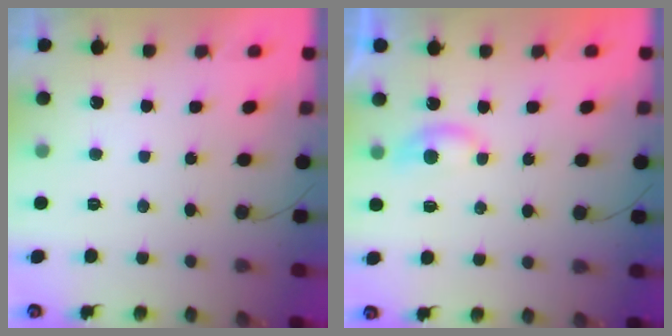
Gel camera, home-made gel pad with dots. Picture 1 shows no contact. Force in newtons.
{"total": 3.3, "press": 3.2, "slide": 0.3}